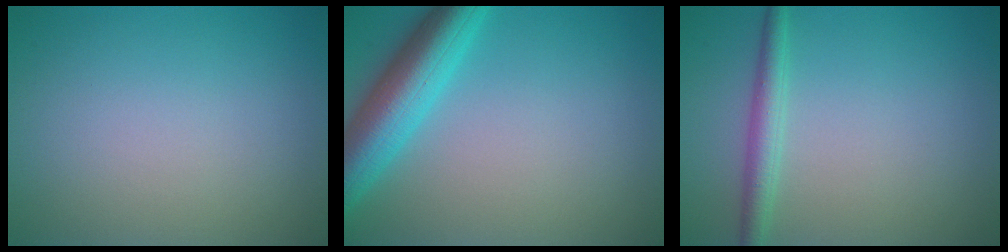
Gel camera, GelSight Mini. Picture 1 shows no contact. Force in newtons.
{"total": 6.6, "press": 6.6, "slide": 0.3}
{"total": 2.3, "press": 2.3, "slide": 0.1}